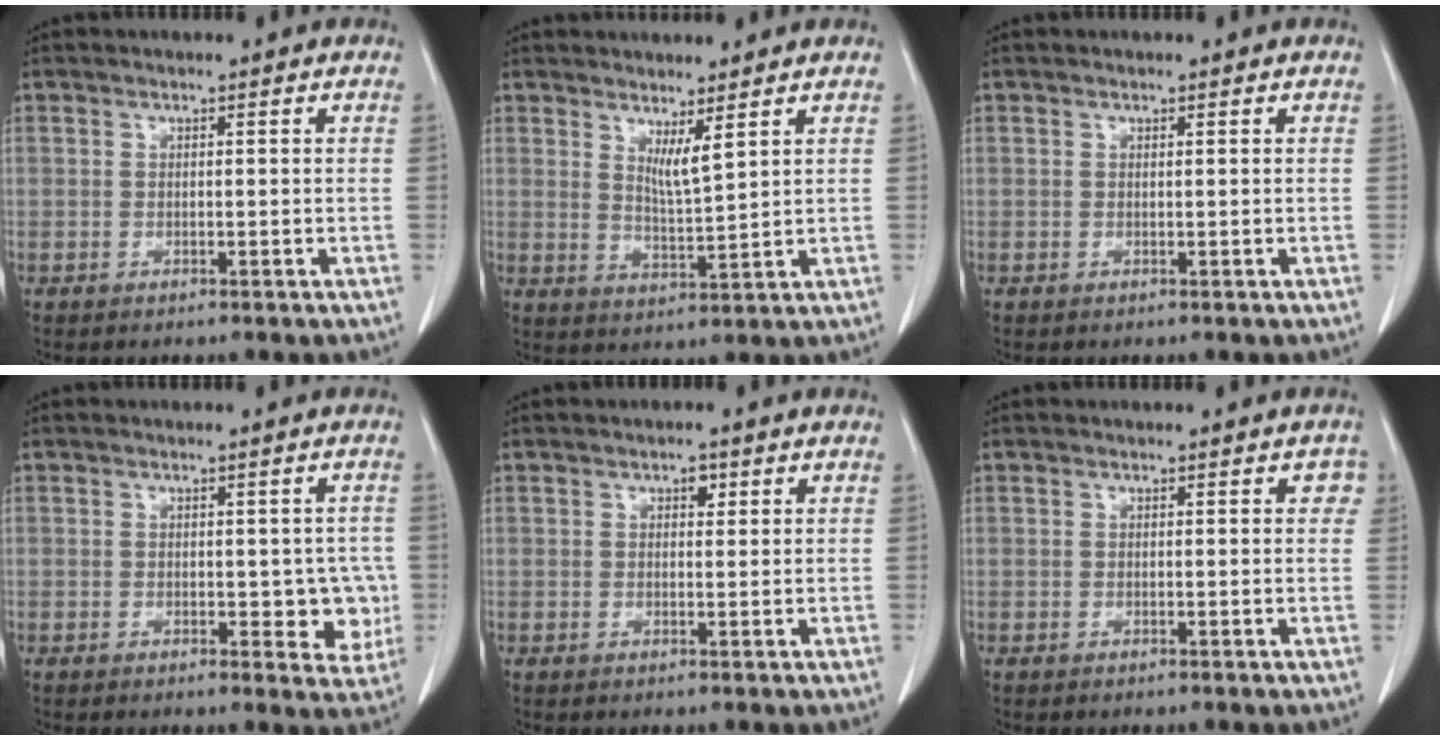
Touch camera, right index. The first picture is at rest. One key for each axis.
{"total": 3.8, "fx": 2.3, "fy": 0.2, "fz": 3.0, "tx": -0.056, "ty": -0.018, "tz": 0.048}
{"total": 0.0}
{"total": 5.7, "fx": -1.1, "fy": 2.9, "fz": 4.8, "tx": -0.037, "ty": 0.005, "tz": -0.011}
{"total": 1.3, "fx": 0.5, "fy": 0.8, "fz": 1.0, "tx": -0.011, "ty": 0.002, "tz": 0.004}
{"total": 1.9, "fx": 0.3, "fy": 0.9, "fz": 1.6, "tx": -0.006, "ty": 0.009, "tz": -0.005}